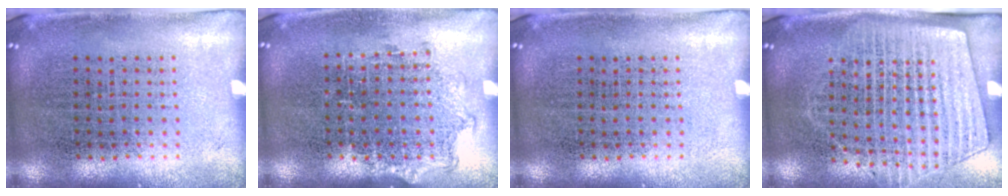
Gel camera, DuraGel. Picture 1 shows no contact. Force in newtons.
{"total": 1.1, "press": 1.0, "slide": 0.4}
{"total": 0.0}
{"total": 1.8, "press": 1.5, "slide": 1.0}